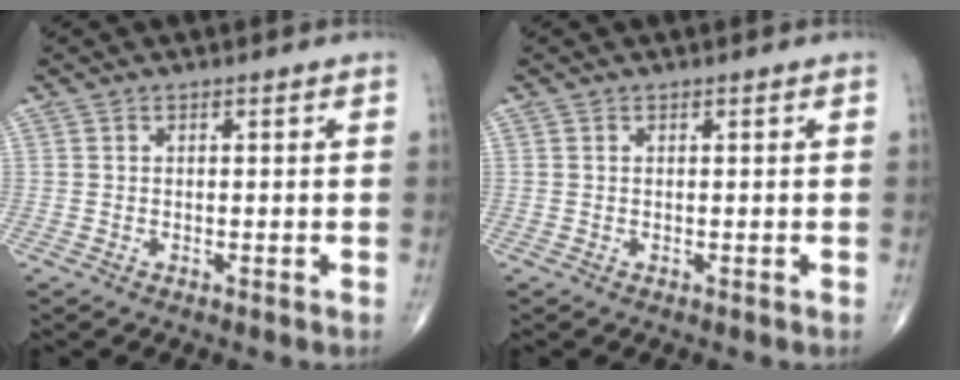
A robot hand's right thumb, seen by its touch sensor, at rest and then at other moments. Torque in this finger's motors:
{"motor_torque": [-0.20, 0.68, -0.04, -0.06, 0.00]}